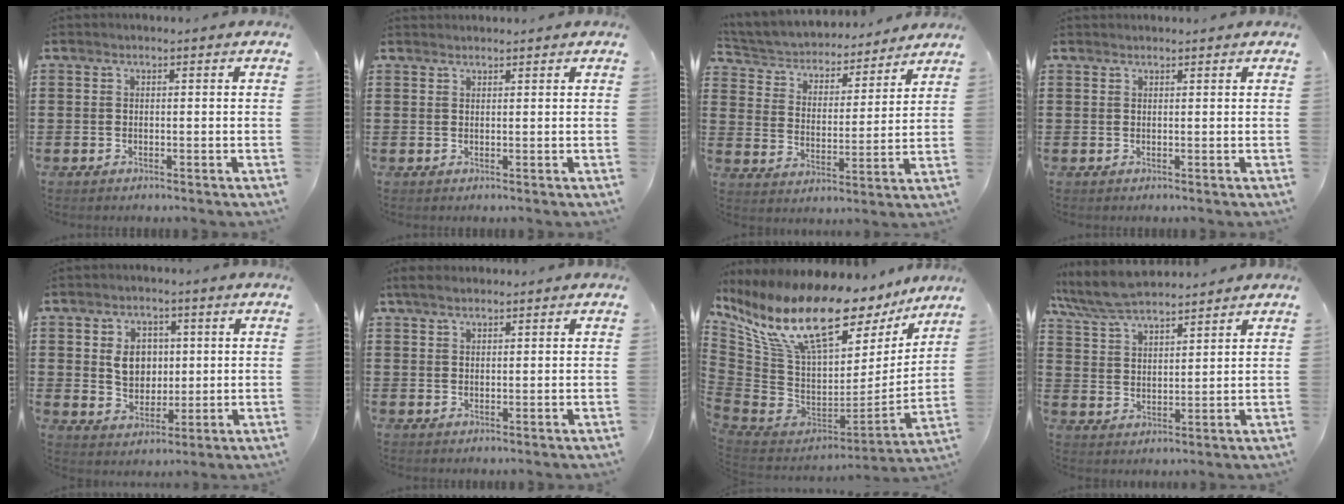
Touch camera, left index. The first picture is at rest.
{"total": 1.1, "force": [1.1, 0.1, 0.0], "torque": [-0.003, 0.000, 0.022]}
{"total": 3.9, "force": [3.8, 0.9, 0.2], "torque": [-0.030, -0.031, 0.056]}
{"total": 0.7, "force": [0.7, 0.1, 0.0], "torque": [-0.003, 0.000, 0.014]}
{"total": 5.5, "force": [1.0, 4.4, 3.2], "torque": [-0.062, 0.007, 0.012]}
{"total": 2.4, "force": [1.8, 1.0, 1.1], "torque": [-0.027, 0.006, 0.035]}
{"total": 17.8, "force": [10.7, 7.0, 12.4], "torque": [-0.266, -0.061, 0.184]}
{"total": 6.6, "force": [6.1, 1.3, 2.2], "torque": [-0.065, -0.020, 0.113]}